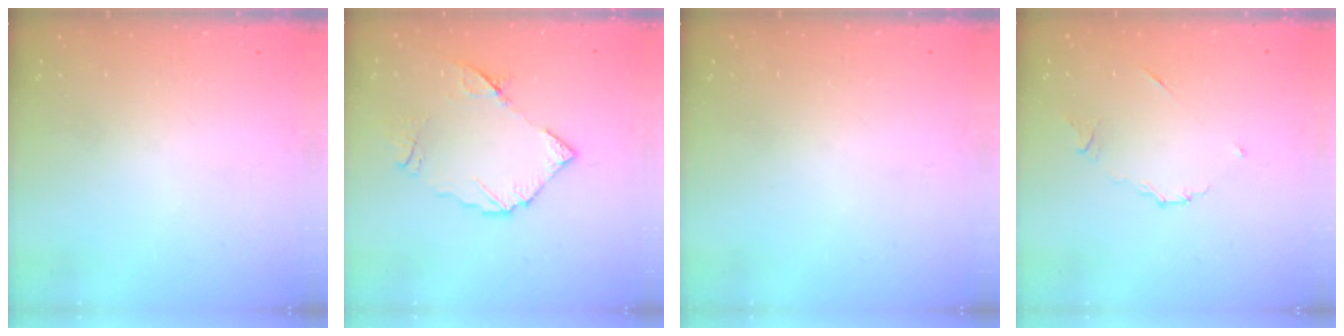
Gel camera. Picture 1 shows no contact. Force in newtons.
{"total": 9.6, "press": 9.5, "slide": 1.0}
{"total": 0.0}
{"total": 5.5, "press": 5.5, "slide": 0.6}